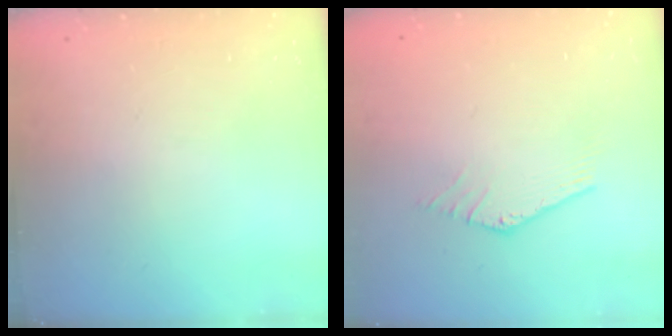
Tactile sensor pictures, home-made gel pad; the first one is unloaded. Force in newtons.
{"total": 0.7, "press": 0.7, "slide": 0.3}